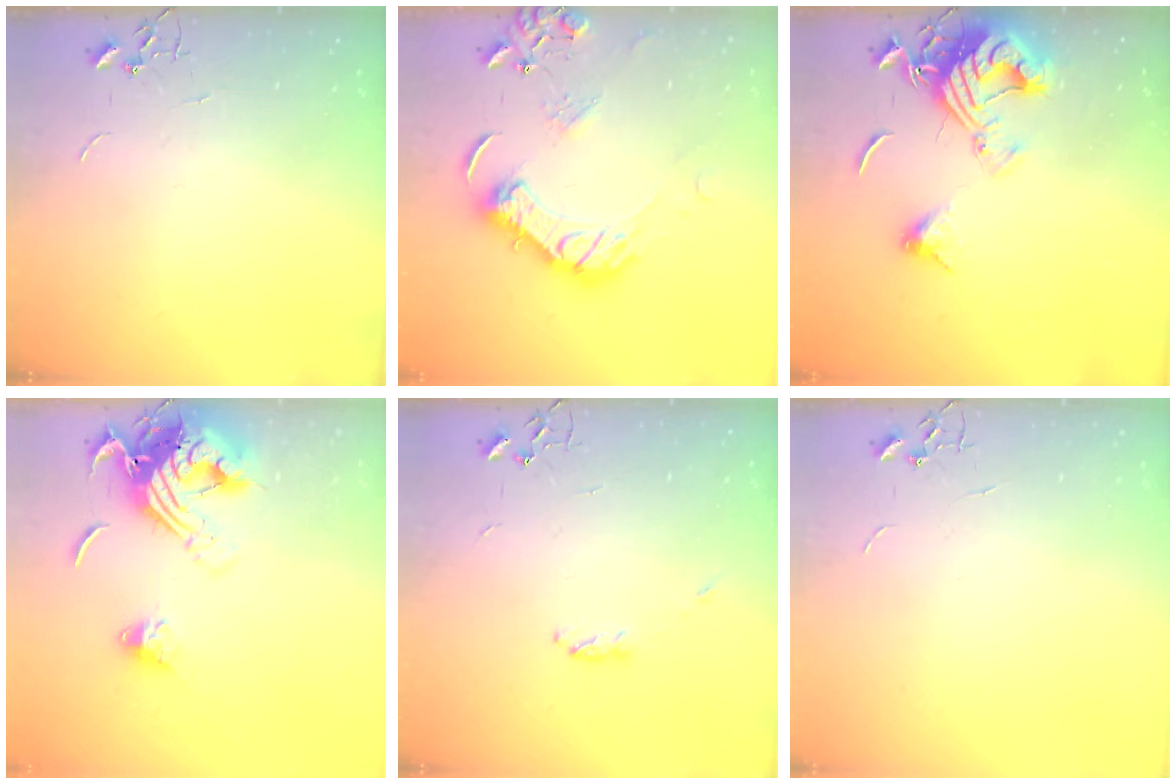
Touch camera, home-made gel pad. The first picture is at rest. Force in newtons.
{"total": 15.9, "press": 15.8, "slide": 1.9}
{"total": 14.5, "press": 14.4, "slide": 1.6}
{"total": 19.1, "press": 19.0, "slide": 1.8}
{"total": 3.7, "press": 3.7, "slide": 0.6}
{"total": 0.0}